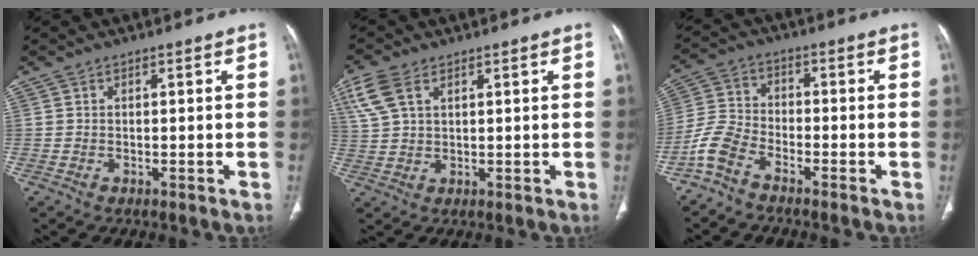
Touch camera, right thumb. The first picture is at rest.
{"total": 7.2, "force": [3.5, 4.1, 4.8], "torque": [-0.120, 0.006, 0.076]}
{"total": 6.2, "force": [-4.6, 2.7, 3.1], "torque": [-0.075, 0.024, -0.106]}